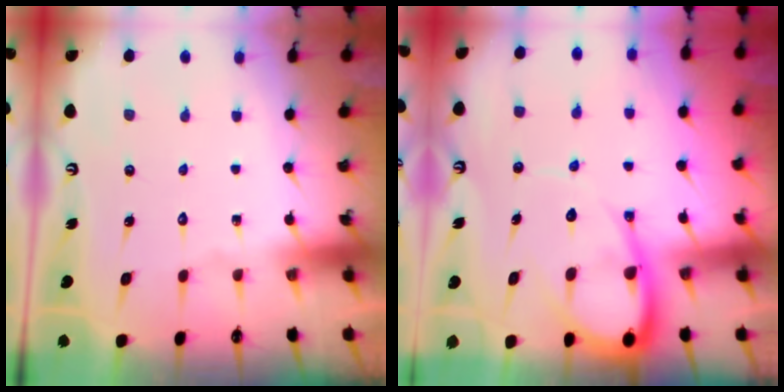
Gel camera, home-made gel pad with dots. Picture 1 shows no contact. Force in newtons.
{"total": 10.3, "press": 10.2, "slide": 1.1}